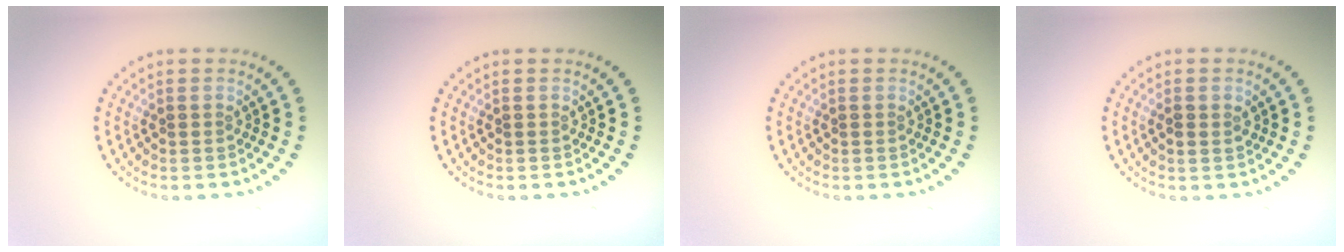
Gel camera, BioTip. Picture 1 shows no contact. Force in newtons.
{"total": 0.0}
{"total": 0.0}
{"total": 1.4, "press": 1.3, "slide": 0.4}